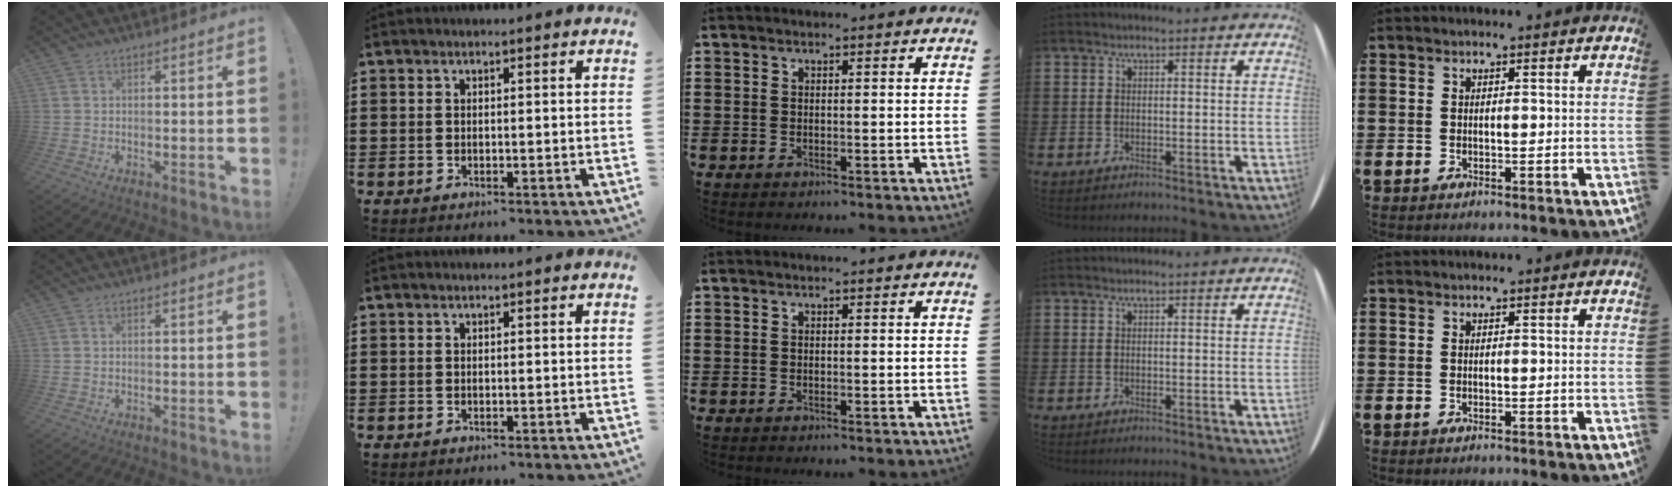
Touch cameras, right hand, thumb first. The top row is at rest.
{}